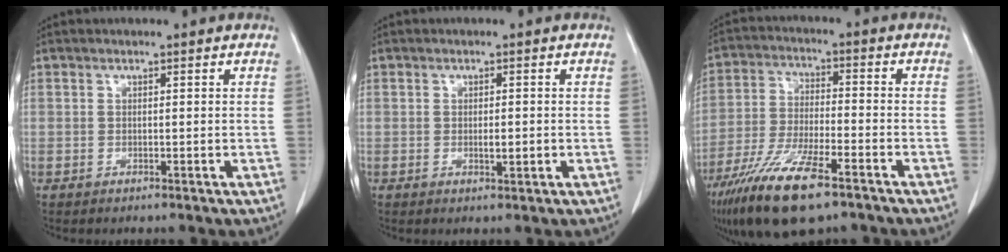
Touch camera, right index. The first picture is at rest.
{"total": 1.8, "force": [-0.3, 0.5, 1.7], "torque": [-0.034, -0.003, -0.002]}
{"total": 14.2, "force": [-9.4, 2.7, 10.4], "torque": [-0.213, -0.032, -0.170]}